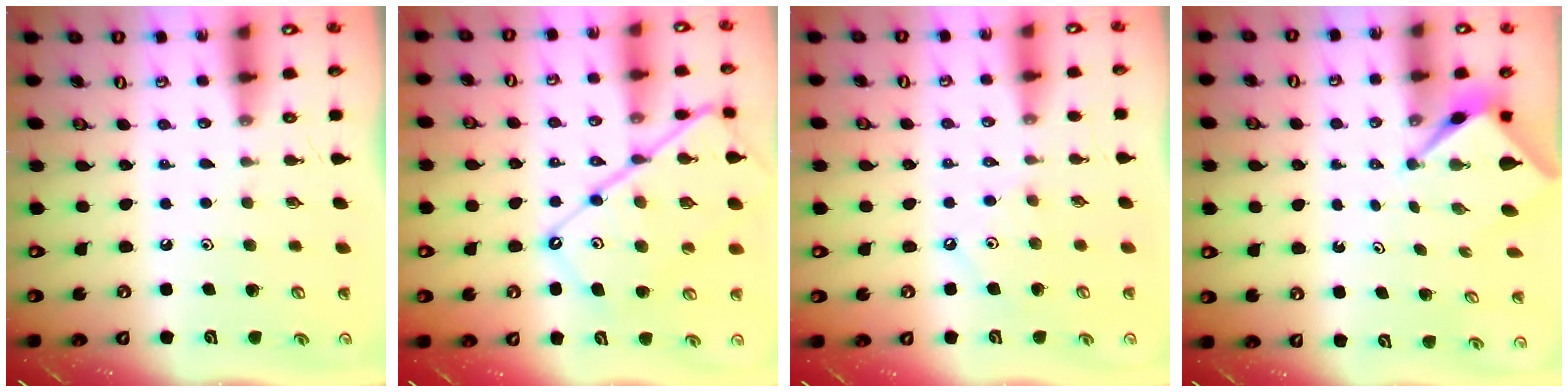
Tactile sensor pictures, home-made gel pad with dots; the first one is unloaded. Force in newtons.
{"total": 15.9, "press": 15.8, "slide": 1.7}
{"total": 2.8, "press": 2.7, "slide": 0.6}
{"total": 2.5, "press": 2.5, "slide": 0.2}